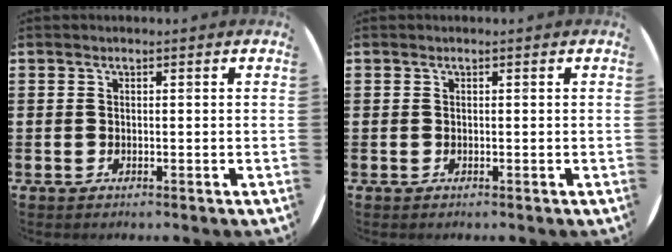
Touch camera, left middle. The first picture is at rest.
{"total": 0.0}